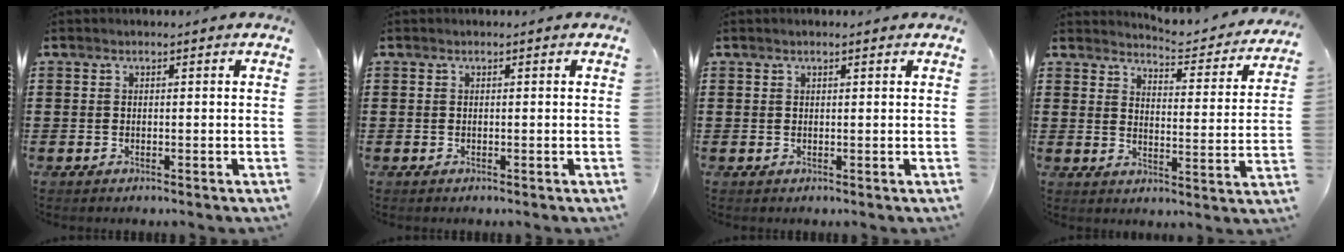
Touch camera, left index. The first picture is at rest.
{"total": 0.0}
{"total": 0.7, "force": [0.5, 0.0, 0.5], "torque": [-0.009, 0.001, 0.010]}
{"total": 4.2, "force": [4.1, 0.1, 0.8], "torque": [-0.022, -0.035, 0.064]}